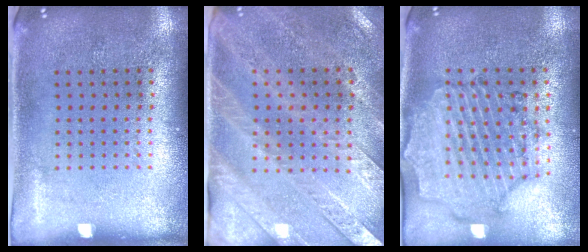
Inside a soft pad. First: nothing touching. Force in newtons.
{"total": 3.0, "press": 2.6, "slide": 1.4}
{"total": 1.6, "press": 1.6, "slide": 0.4}